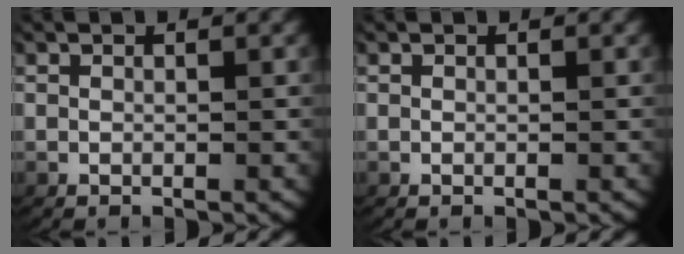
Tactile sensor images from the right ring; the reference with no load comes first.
{"total": 0.0}